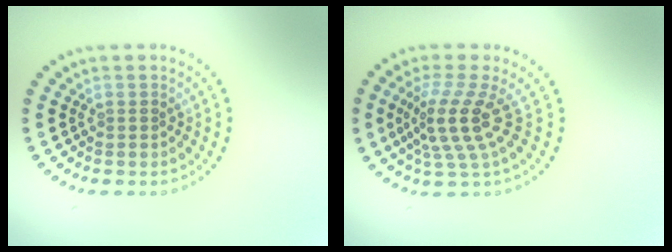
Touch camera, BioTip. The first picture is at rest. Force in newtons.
{"total": 4.1, "press": 2.8, "slide": 3.0}